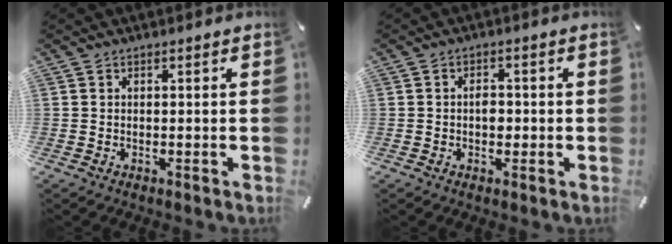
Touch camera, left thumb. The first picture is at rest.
{"total": 2.7, "force": [-0.5, 1.9, 1.9], "torque": [-0.029, 0.001, -0.012]}